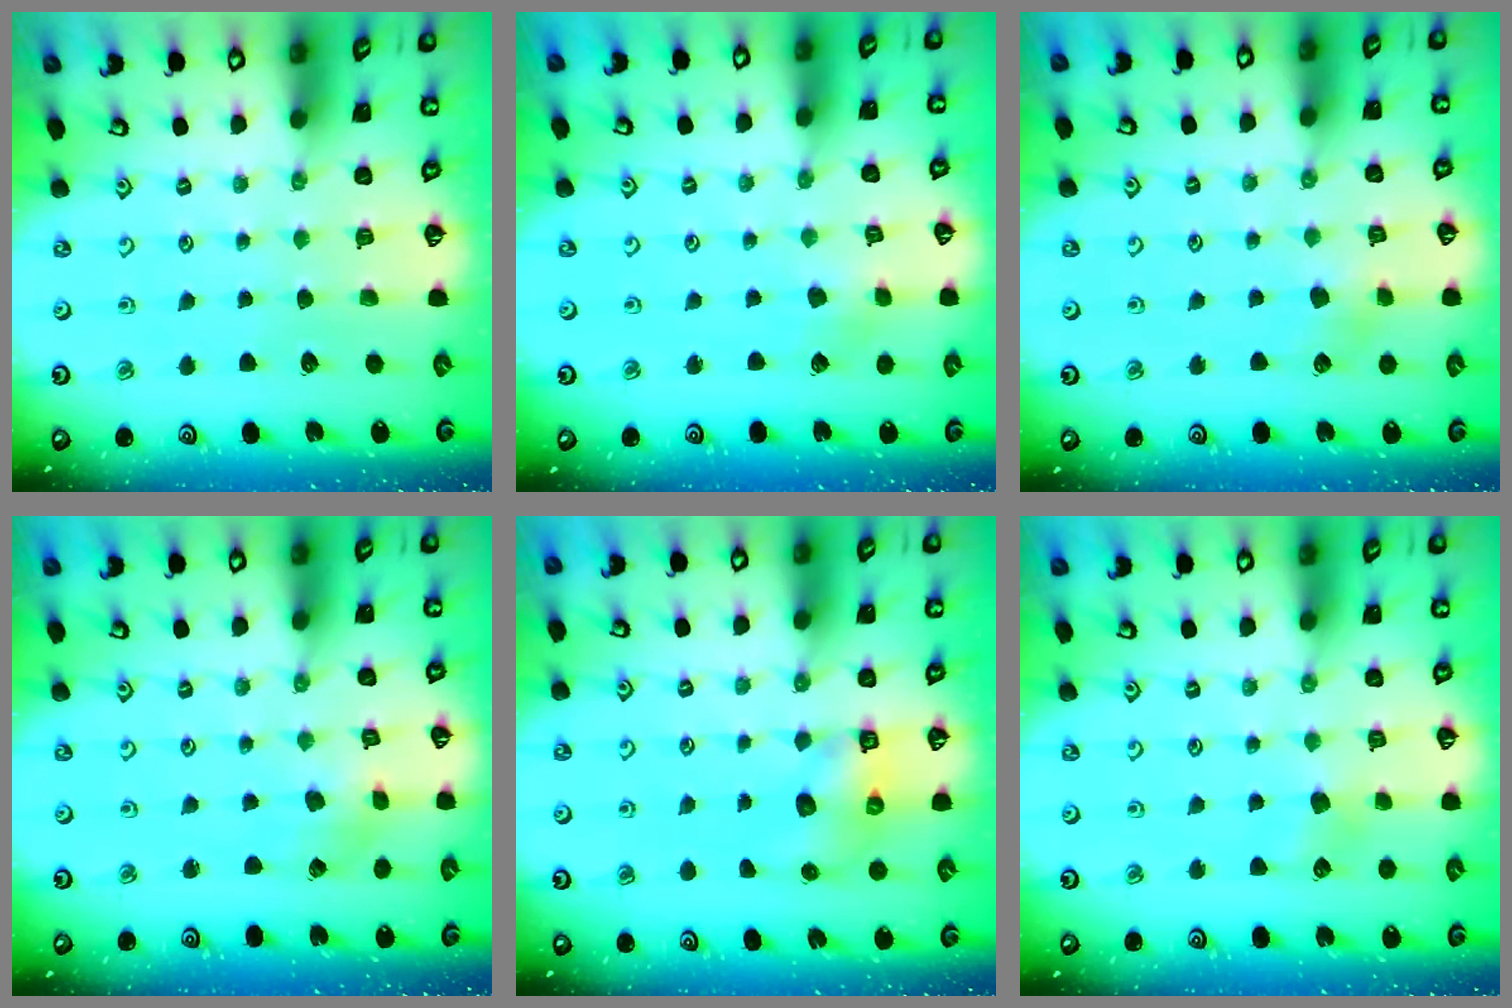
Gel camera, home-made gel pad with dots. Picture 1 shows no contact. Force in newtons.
{"total": 3.0, "press": 3.0, "slide": 0.5}
{"total": 6.1, "press": 6.1, "slide": 0.3}
{"total": 2.5, "press": 2.4, "slide": 0.5}
{"total": 6.3, "press": 6.2, "slide": 0.9}
{"total": 6.0, "press": 6.0, "slide": 0.5}